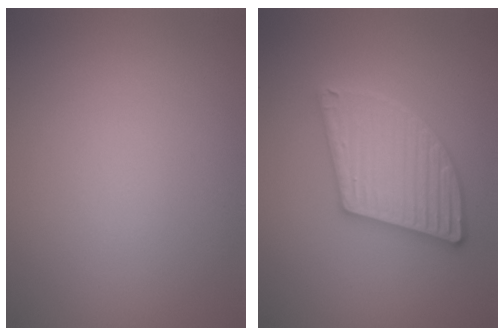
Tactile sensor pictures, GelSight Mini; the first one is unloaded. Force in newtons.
{"total": 5.5, "press": 5.5, "slide": 0.5}